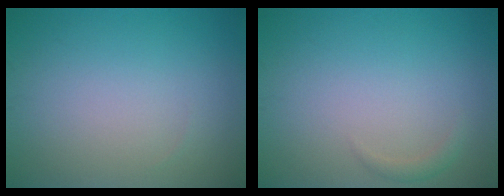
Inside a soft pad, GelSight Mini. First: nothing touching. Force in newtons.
{"total": 0.9, "press": 0.9, "slide": 0.1}